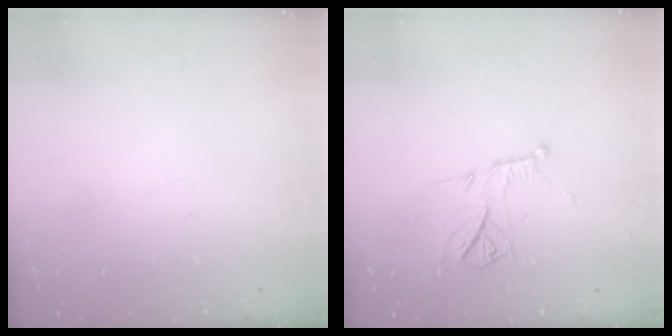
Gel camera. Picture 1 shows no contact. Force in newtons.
{"total": 10.3, "press": 10.3, "slide": 0.1}